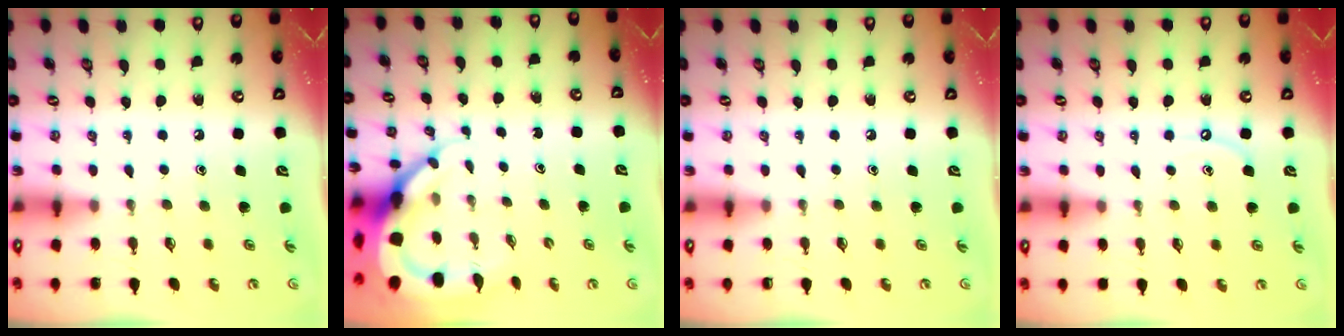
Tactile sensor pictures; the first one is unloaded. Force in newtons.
{"total": 8.0, "press": 7.9, "slide": 1.1}
{"total": 0.0}
{"total": 3.6, "press": 3.6, "slide": 0.5}